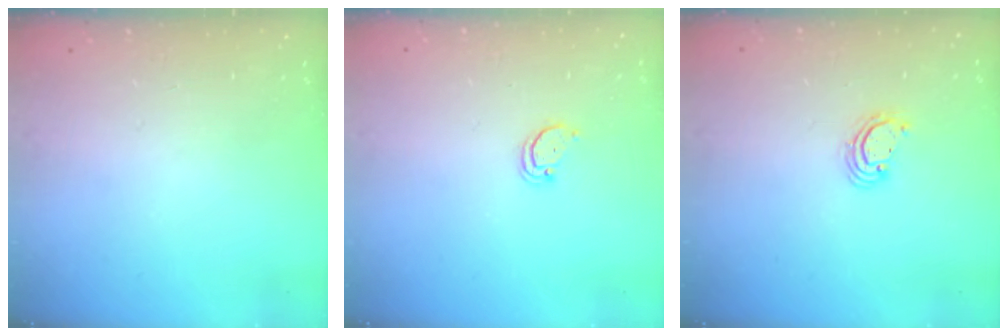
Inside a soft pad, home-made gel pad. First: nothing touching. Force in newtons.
{"total": 2.1, "press": 2.1, "slide": 0.2}
{"total": 2.6, "press": 2.6, "slide": 0.1}